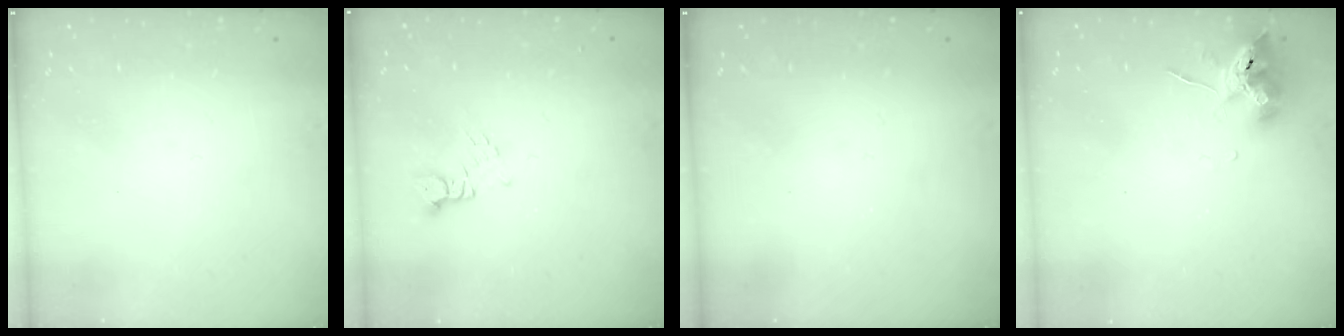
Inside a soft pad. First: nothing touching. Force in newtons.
{"total": 2.5, "press": 2.5, "slide": 0.3}
{"total": 0.0}
{"total": 9.8, "press": 9.7, "slide": 0.9}